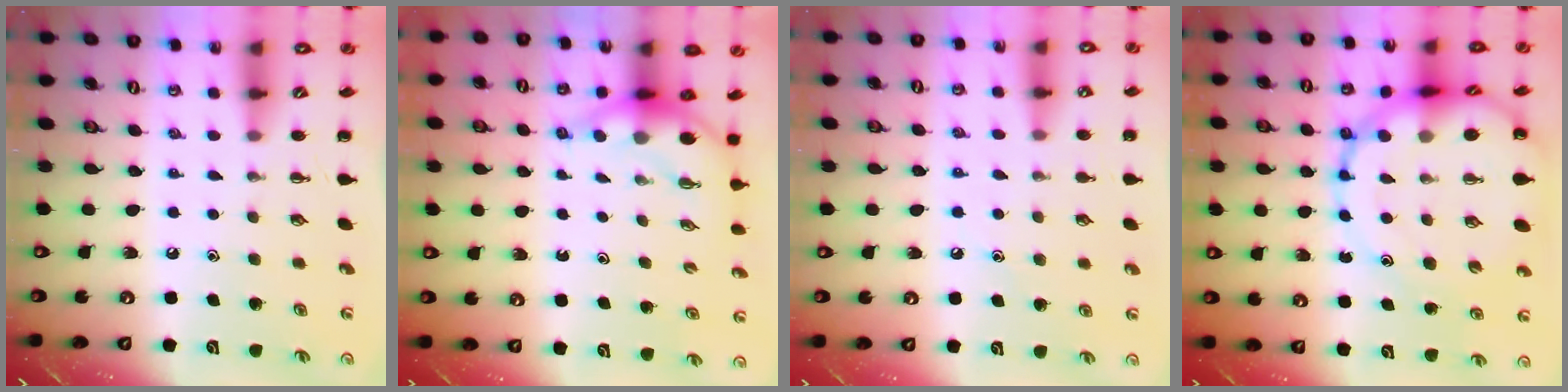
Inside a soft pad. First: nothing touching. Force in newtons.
{"total": 5.7, "press": 5.7, "slide": 0.7}
{"total": 6.0, "press": 5.6, "slide": 2.0}
{"total": 19.0, "press": 18.6, "slide": 3.5}